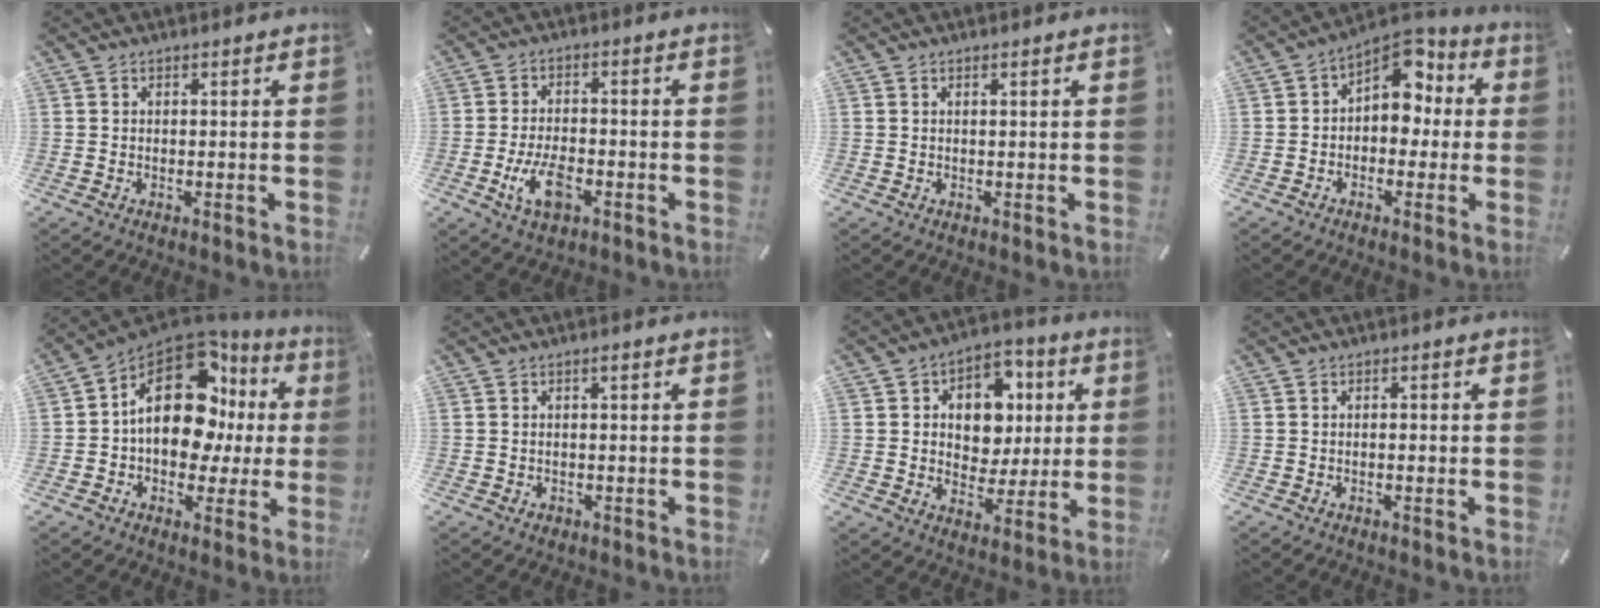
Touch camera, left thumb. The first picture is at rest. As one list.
[{"total": 8.5, "force": [-3.2, 4.5, 6.5], "torque": [-0.146, 0.003, -0.059]}, {"total": 0.8, "force": [0.2, -0.1, 0.7], "torque": [-0.011, -0.001, 0.003]}, {"total": 9.0, "force": [3.0, 6.4, 5.6], "torque": [-0.075, -0.024, 0.050]}, {"total": 19.2, "force": [4.7, 12.2, 14.1], "torque": [-0.234, -0.023, 0.079]}, {"total": 1.2, "force": [0.1, 0.7, 1.0], "torque": [-0.022, 0.005, 0.000]}, {"total": 10.5, "force": [1.5, 9.3, 4.6], "torque": [-0.063, -0.006, 0.029]}, {"total": 1.1, "force": [-0.4, 0.2, 1.0], "torque": [-0.018, 0.001, -0.007]}]